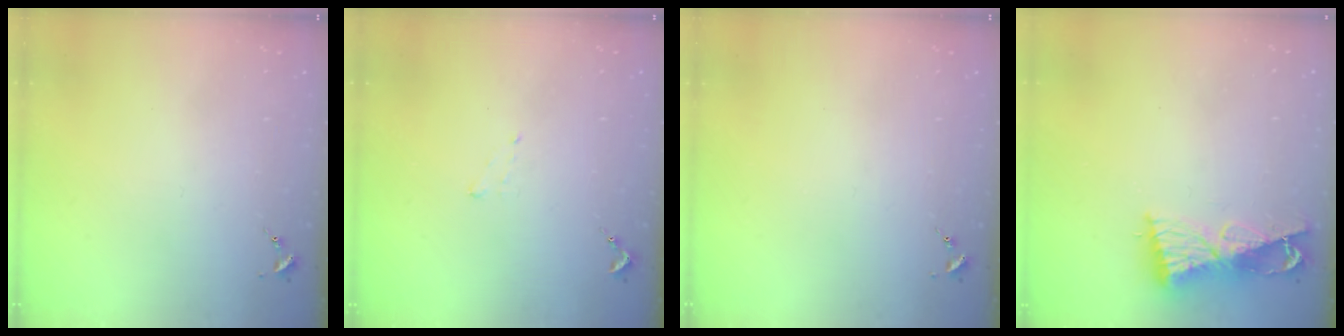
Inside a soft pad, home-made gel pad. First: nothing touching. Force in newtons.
{"total": 3.8, "press": 3.8, "slide": 0.5}
{"total": 0.0}
{"total": 9.5, "press": 9.4, "slide": 0.8}